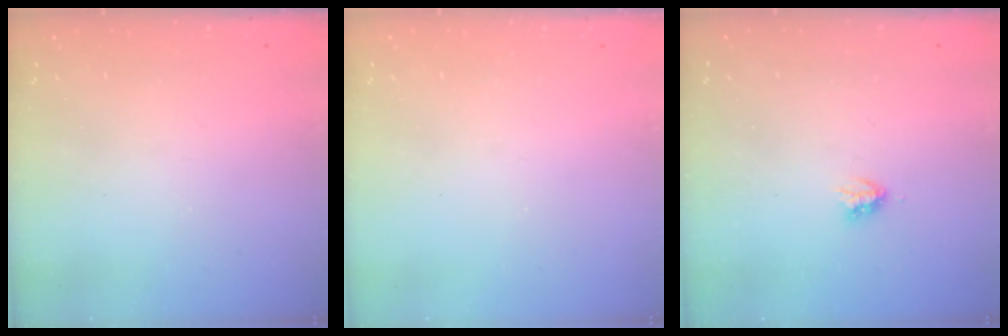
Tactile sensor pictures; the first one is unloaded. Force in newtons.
{"total": 0.0}
{"total": 2.9, "press": 2.9, "slide": 0.5}